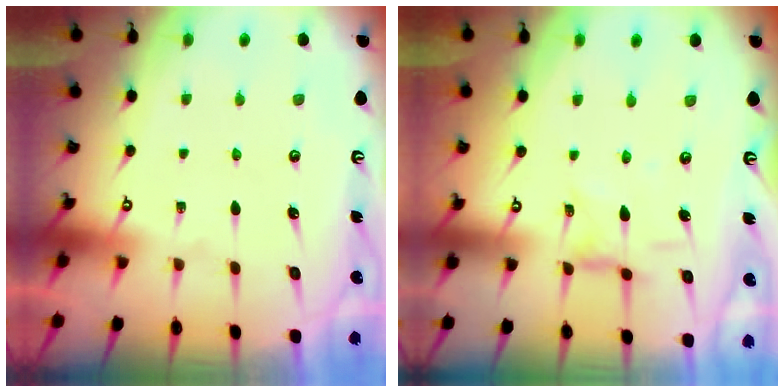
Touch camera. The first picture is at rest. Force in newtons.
{"total": 2.0, "press": 2.0, "slide": 0.4}